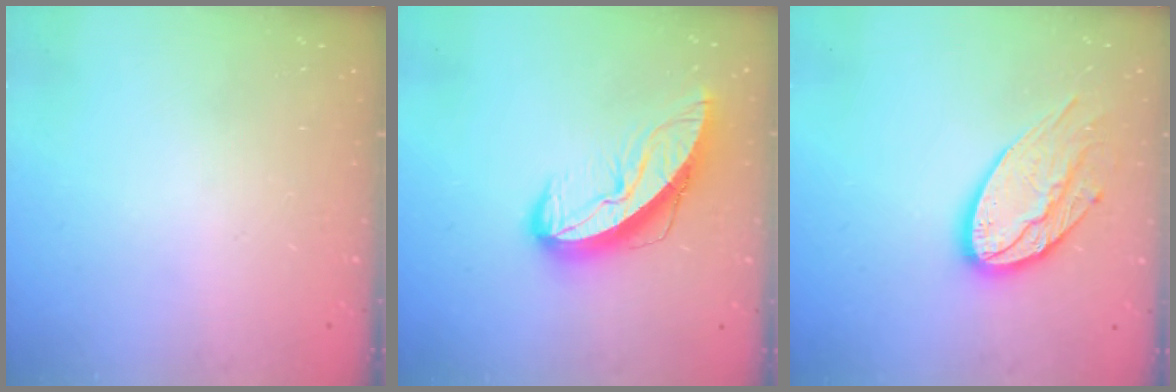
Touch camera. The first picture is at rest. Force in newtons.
{"total": 11.9, "press": 11.8, "slide": 0.9}
{"total": 15.8, "press": 15.8, "slide": 1.2}